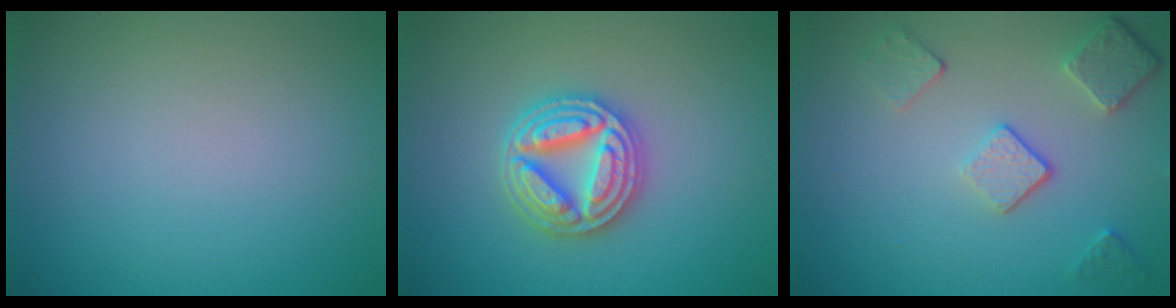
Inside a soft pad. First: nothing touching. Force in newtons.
{"total": 4.9, "press": 4.8, "slide": 0.8}
{"total": 3.5, "press": 2.8, "slide": 2.1}